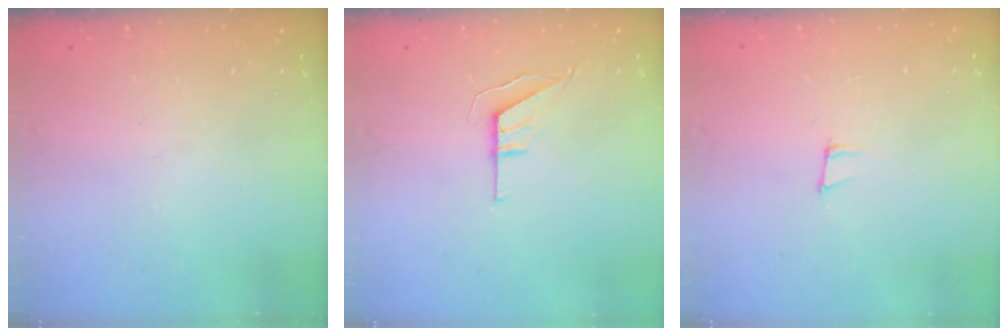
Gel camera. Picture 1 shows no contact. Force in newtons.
{"total": 5.5, "press": 5.5, "slide": 0.4}
{"total": 5.8, "press": 4.7, "slide": 3.4}